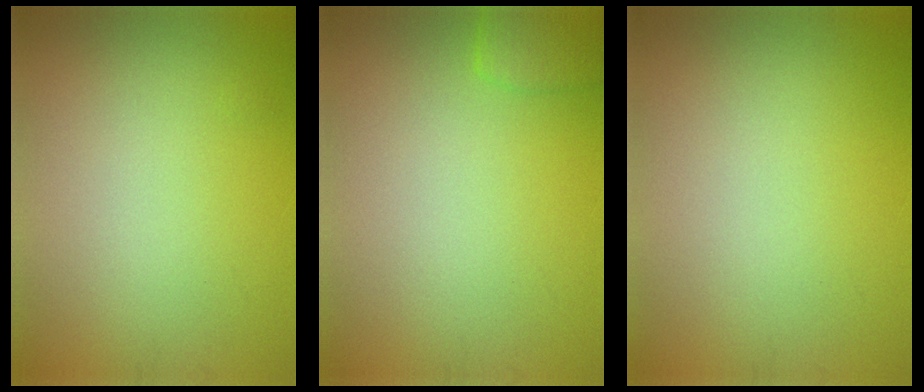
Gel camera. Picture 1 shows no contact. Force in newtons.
{"total": 2.2, "press": 2.2, "slide": 0.1}
{"total": 0.0}